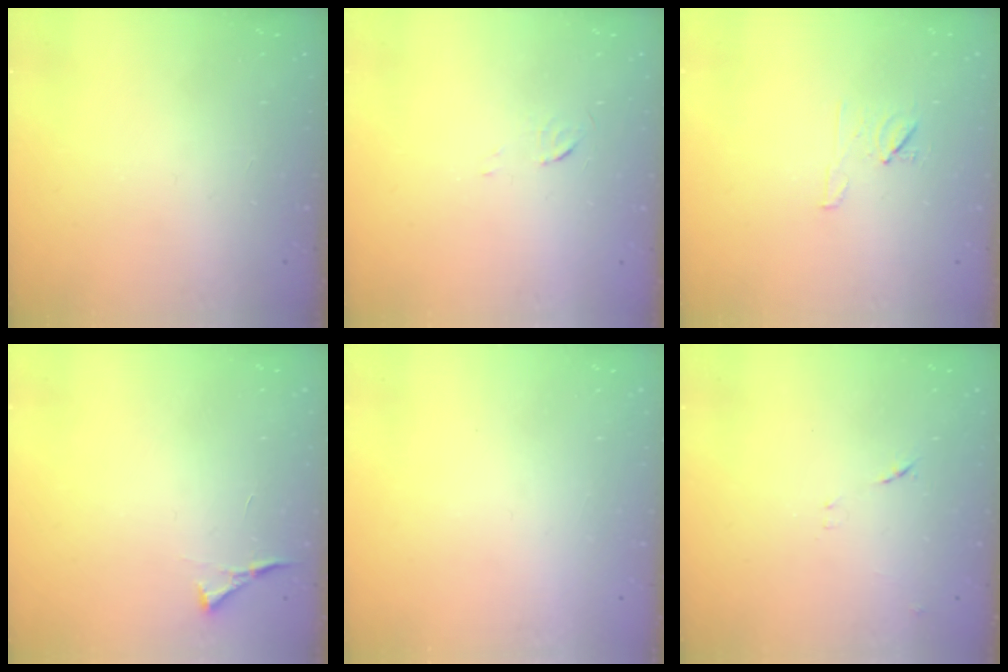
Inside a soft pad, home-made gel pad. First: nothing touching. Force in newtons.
{"total": 3.6, "press": 3.6, "slide": 0.3}
{"total": 6.4, "press": 6.4, "slide": 0.6}
{"total": 3.5, "press": 3.5, "slide": 0.5}
{"total": 1.5, "press": 1.5, "slide": 0.1}
{"total": 7.2, "press": 7.2, "slide": 0.6}